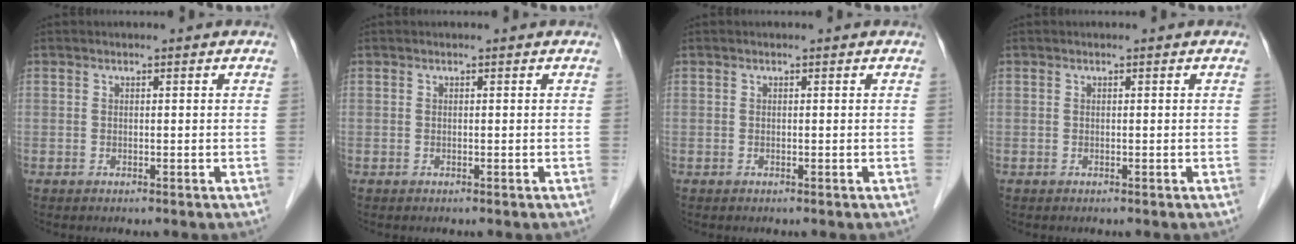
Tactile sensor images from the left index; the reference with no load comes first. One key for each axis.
{"total": 0.0}
{"total": 0.0}
{"total": 0.0}